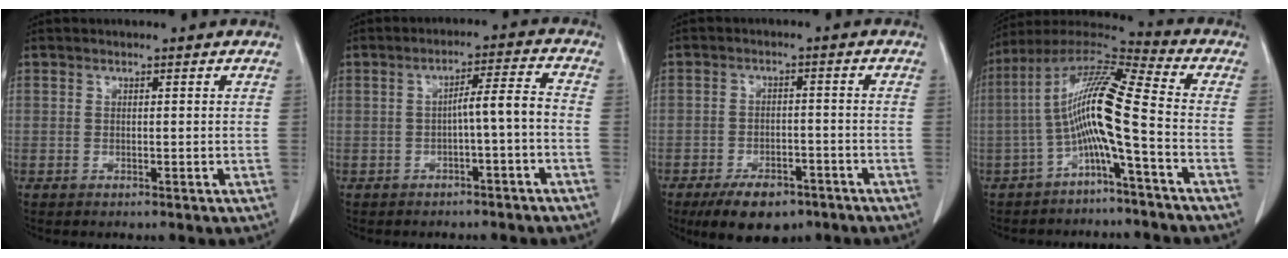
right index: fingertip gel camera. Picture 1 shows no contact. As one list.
[{"total": 4.8, "force": [-1.5, -0.1, 4.6], "torque": [-0.070, 0.018, -0.021]}, {"total": 8.4, "force": [-6.0, 3.9, 4.5], "torque": [-0.073, -0.003, -0.092]}, {"total": 11.9, "force": [-3.1, -0.2, 11.5], "torque": [-0.218, 0.028, -0.066]}]